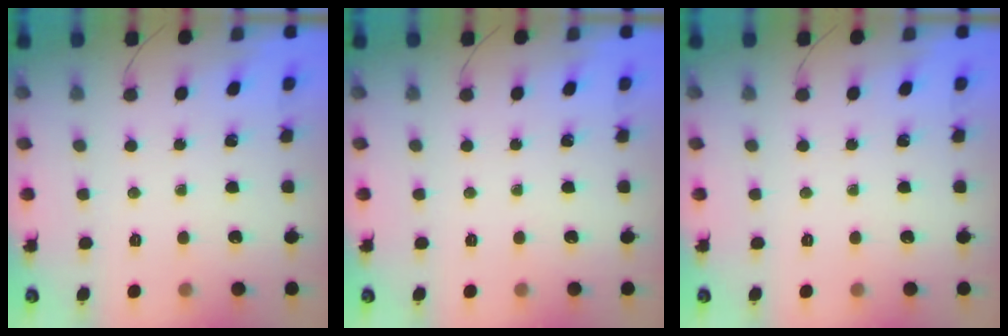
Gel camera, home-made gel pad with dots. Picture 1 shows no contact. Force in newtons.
{"total": 0.0}
{"total": 0.0}